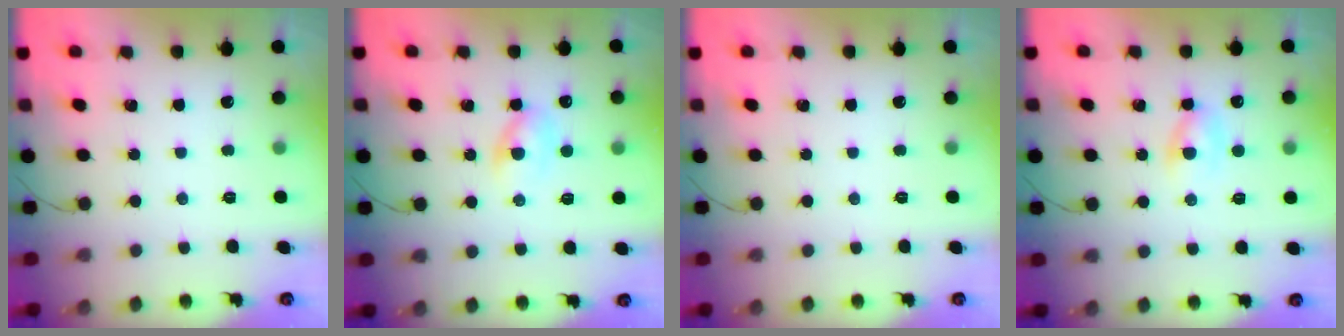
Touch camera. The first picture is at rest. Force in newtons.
{"total": 3.3, "press": 3.1, "slide": 1.2}
{"total": 0.0}
{"total": 2.5, "press": 2.2, "slide": 1.1}